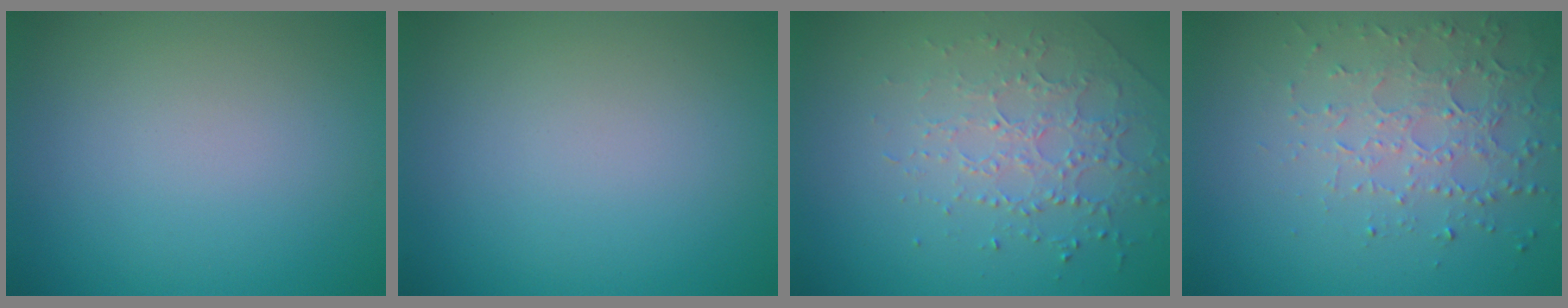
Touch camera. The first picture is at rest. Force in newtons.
{"total": 0.0}
{"total": 2.1, "press": 1.9, "slide": 0.9}
{"total": 3.5, "press": 3.0, "slide": 1.7}